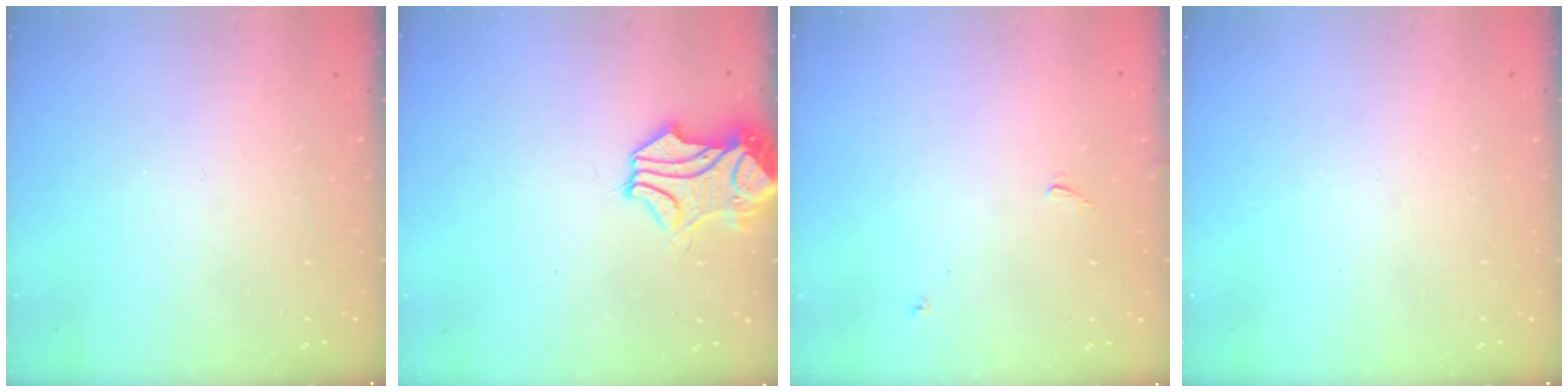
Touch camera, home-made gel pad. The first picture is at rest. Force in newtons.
{"total": 1.6, "press": 1.1, "slide": 1.2}
{"total": 3.9, "press": 3.9, "slide": 0.3}
{"total": 0.0}